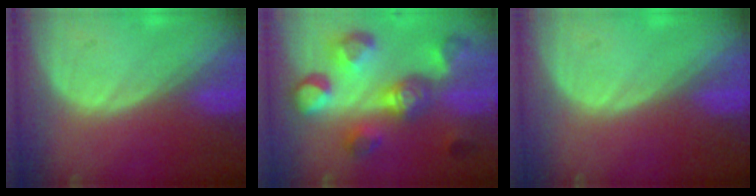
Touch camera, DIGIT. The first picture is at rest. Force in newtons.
{"total": 11.0, "press": 10.0, "slide": 4.6}
{"total": 0.0}